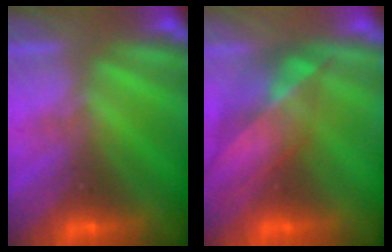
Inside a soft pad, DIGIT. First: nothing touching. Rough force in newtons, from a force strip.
{"total": 3.8}